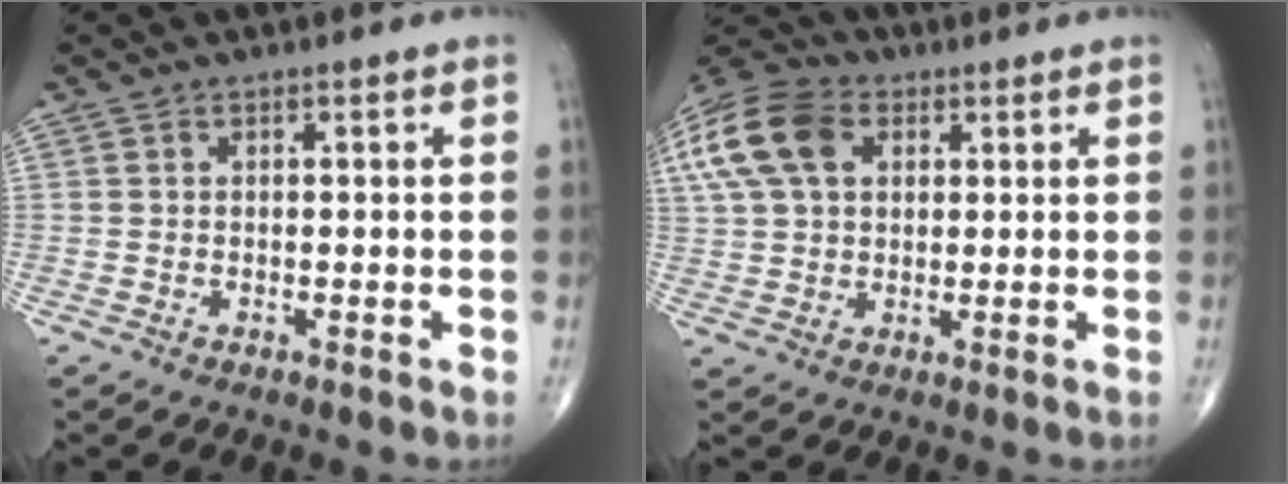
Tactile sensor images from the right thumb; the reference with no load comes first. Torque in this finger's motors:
{"motor_torque": [0.04, 0.75, 0.99, 0.39, 0.36]}